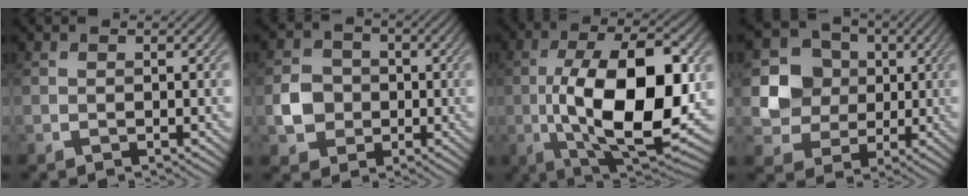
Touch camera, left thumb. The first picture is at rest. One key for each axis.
{"total": 4.7, "fx": -0.8, "fy": 4.3, "fz": 1.9, "tx": -0.040, "ty": -0.001, "tz": -0.020}
{"total": 17.0, "fx": -1.2, "fy": 7.8, "fz": 15.0, "tx": -0.251, "ty": 0.003, "tz": -0.022}
{"total": 7.3, "fx": 0.8, "fy": 6.6, "fz": 2.8, "tx": -0.062, "ty": -0.002, "tz": 0.012}